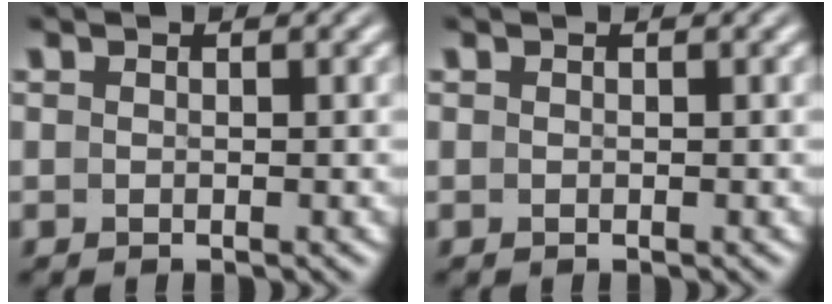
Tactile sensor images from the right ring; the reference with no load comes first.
{"total": 0.0}